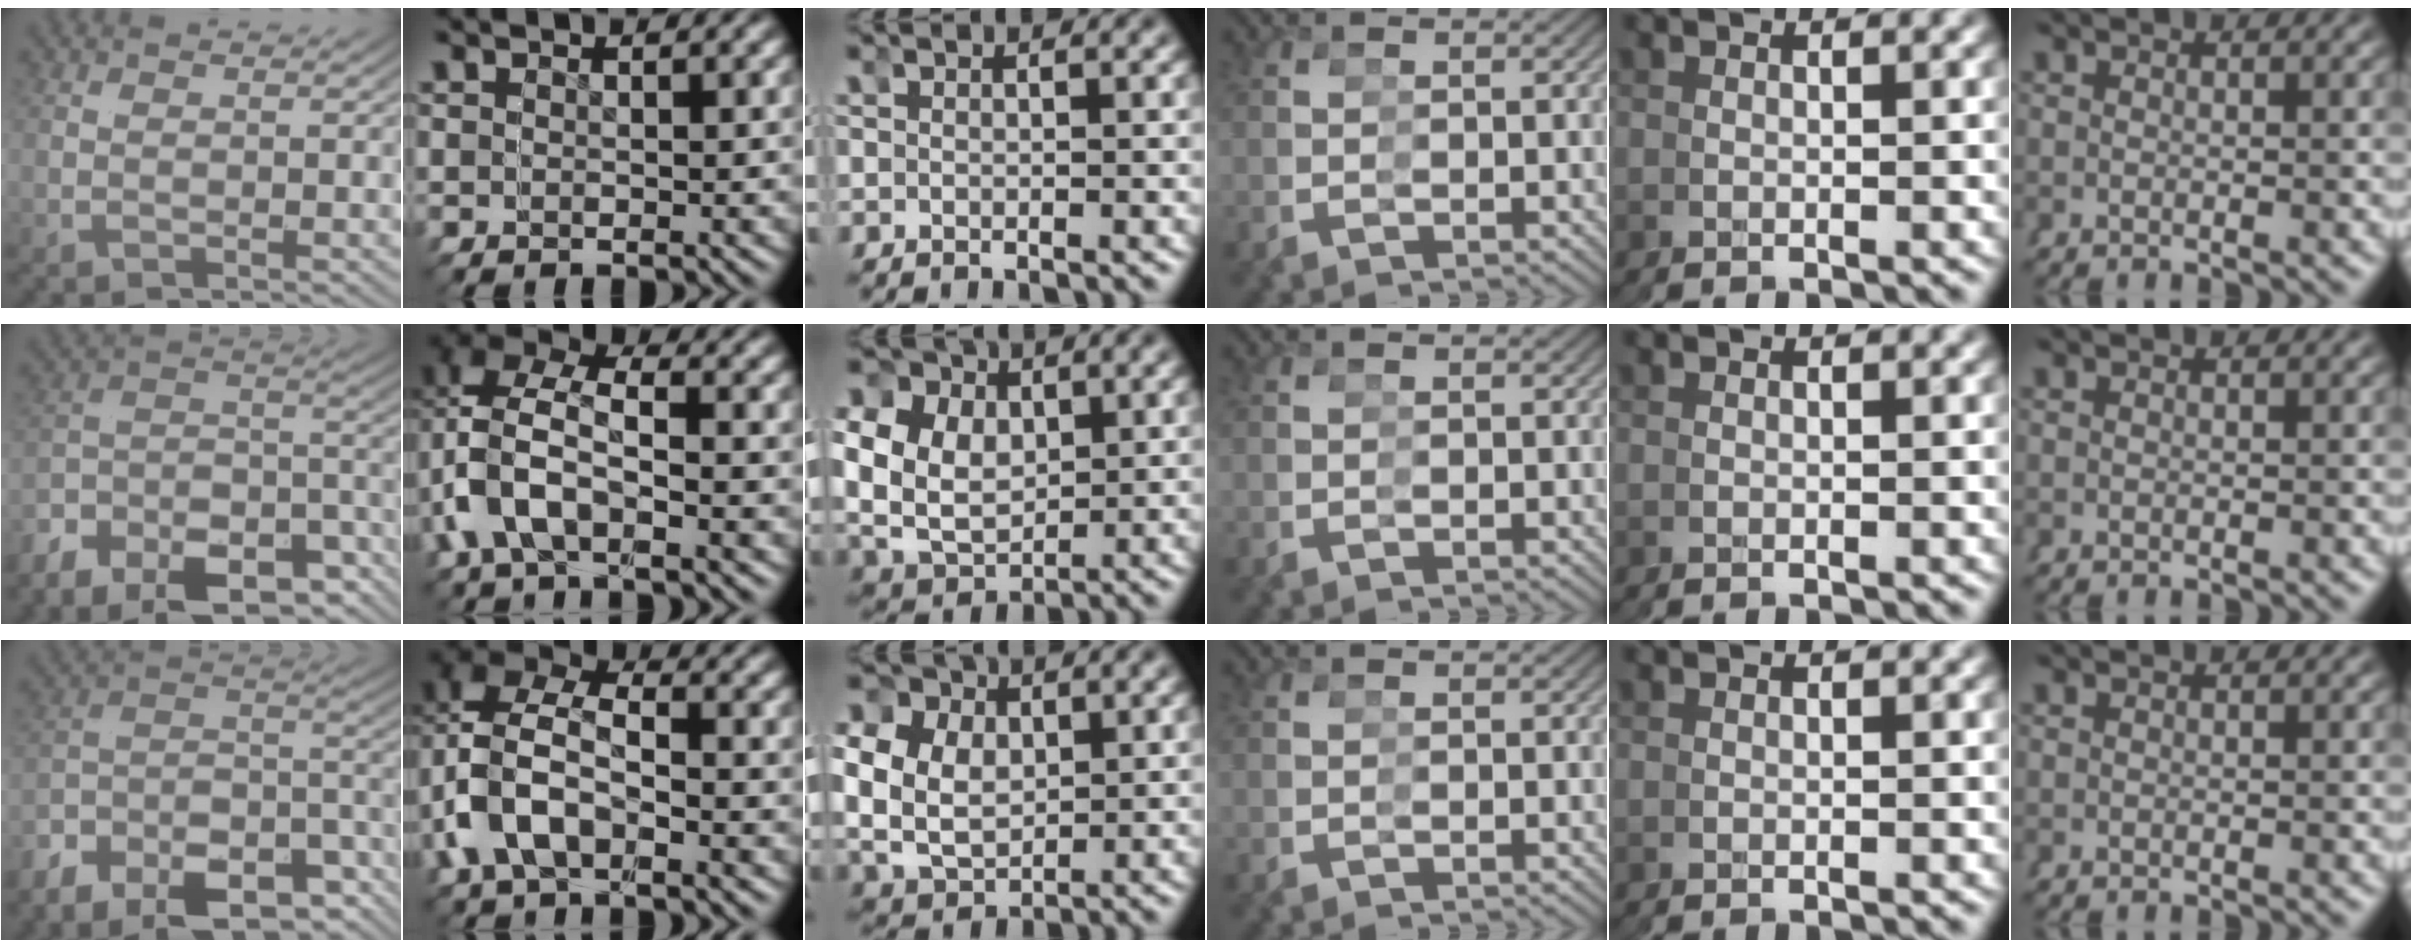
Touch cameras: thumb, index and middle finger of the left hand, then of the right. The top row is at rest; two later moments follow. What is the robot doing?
{"motion": "grasp_and_lifting", "object": "pipette"}